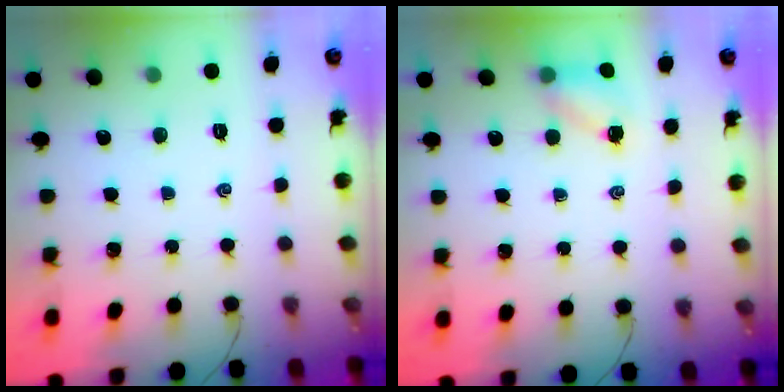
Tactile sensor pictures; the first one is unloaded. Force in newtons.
{"total": 4.1, "press": 4.0, "slide": 0.7}